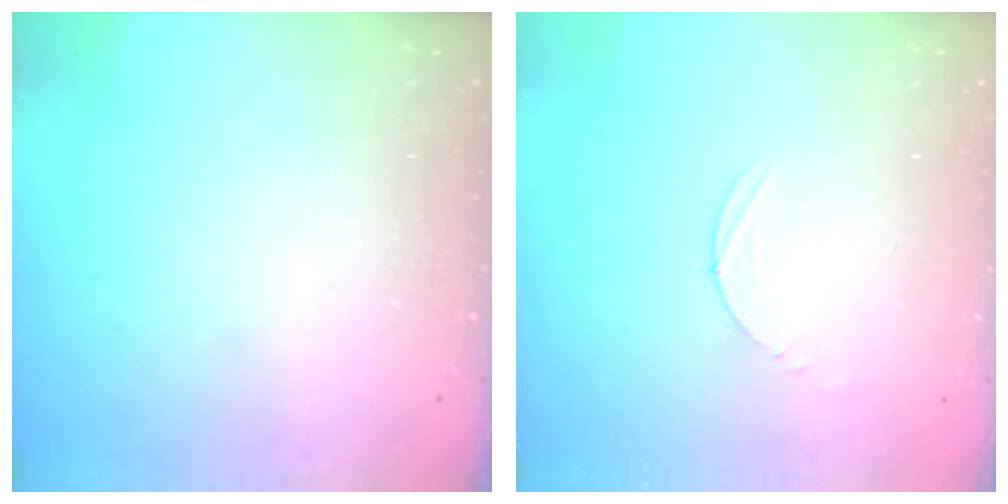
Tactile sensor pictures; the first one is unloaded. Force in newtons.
{"total": 2.8, "press": 2.8, "slide": 0.3}